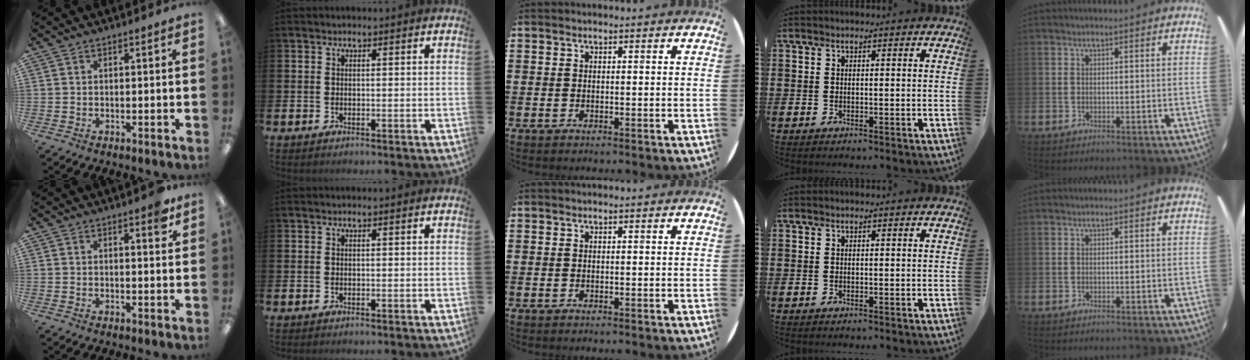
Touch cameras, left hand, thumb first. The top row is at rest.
{"thumb": {"total": 2.9, "force": [2.0, 0.9, 1.9], "torque": [-0.017, -0.007, 0.029]}}